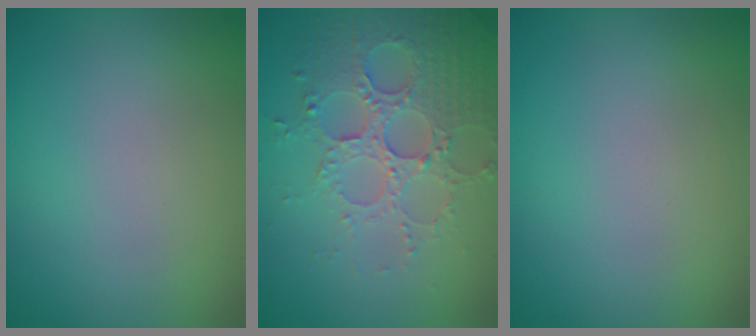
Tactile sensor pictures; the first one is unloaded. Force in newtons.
{"total": 5.1, "press": 3.9, "slide": 3.3}
{"total": 0.0}